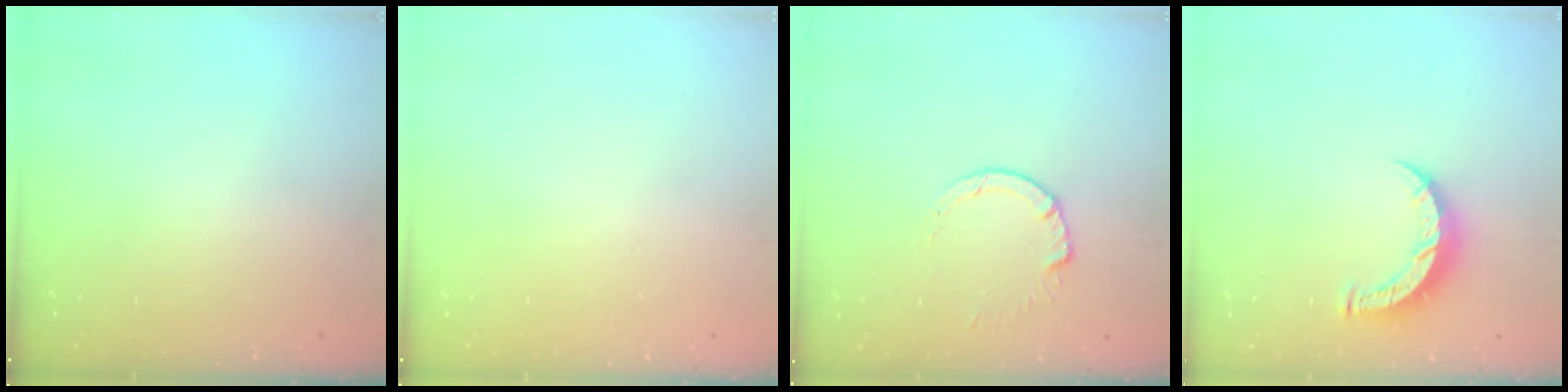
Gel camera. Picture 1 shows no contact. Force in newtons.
{"total": 0.0}
{"total": 3.5, "press": 3.5, "slide": 0.4}
{"total": 7.7, "press": 7.7, "slide": 0.3}